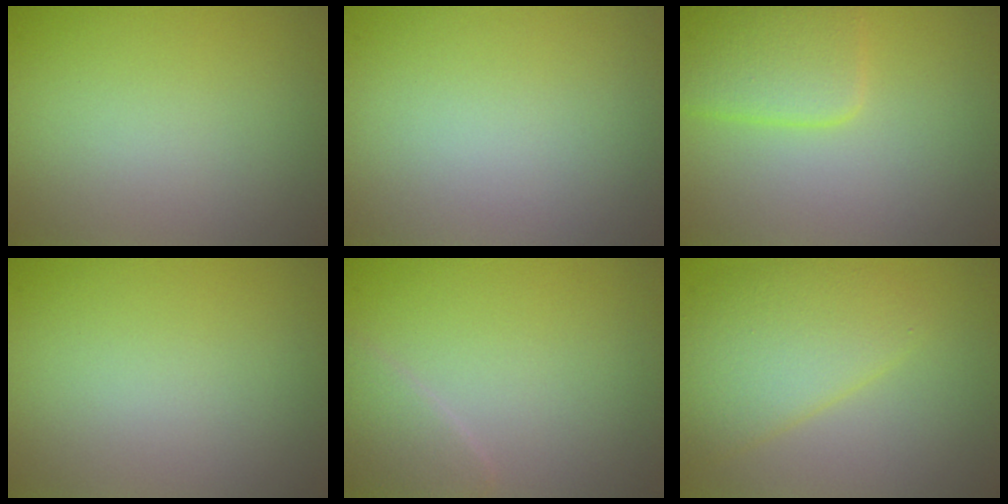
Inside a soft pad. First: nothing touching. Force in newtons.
{"total": 0.0}
{"total": 4.2, "press": 4.1, "slide": 0.1}
{"total": 0.0}
{"total": 2.1, "press": 2.1, "slide": 0.1}
{"total": 4.9, "press": 4.9, "slide": 0.1}